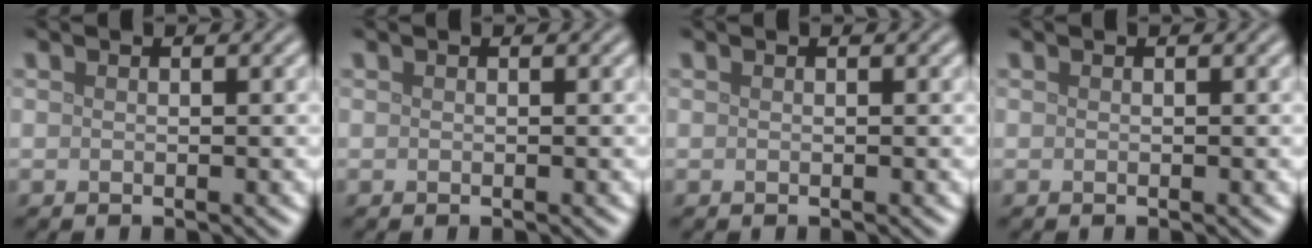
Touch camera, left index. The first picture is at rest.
{"total": 0.0}
{"total": 0.0}
{"total": 0.0}